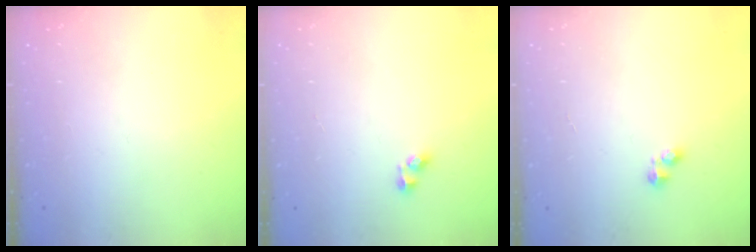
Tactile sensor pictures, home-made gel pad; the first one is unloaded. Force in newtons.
{"total": 2.6, "press": 2.3, "slide": 1.1}
{"total": 2.7, "press": 2.7, "slide": 0.4}